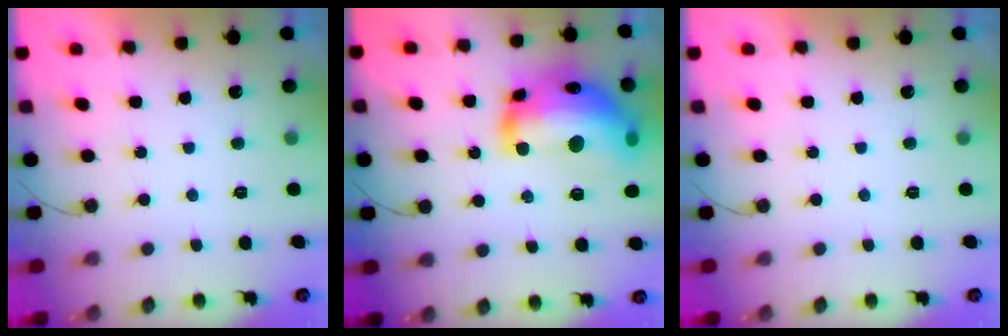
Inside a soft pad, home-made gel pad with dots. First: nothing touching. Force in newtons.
{"total": 24.3, "press": 24.2, "slide": 1.8}
{"total": 0.0}